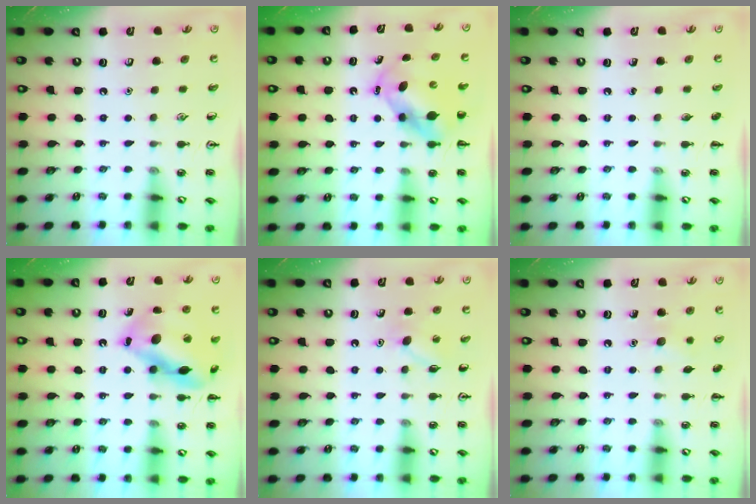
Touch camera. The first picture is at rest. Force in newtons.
{"total": 5.5, "press": 5.4, "slide": 0.9}
{"total": 0.0}
{"total": 16.2, "press": 16.2, "slide": 1.5}
{"total": 6.7, "press": 6.5, "slide": 1.7}
{"total": 6.0, "press": 5.8, "slide": 1.4}